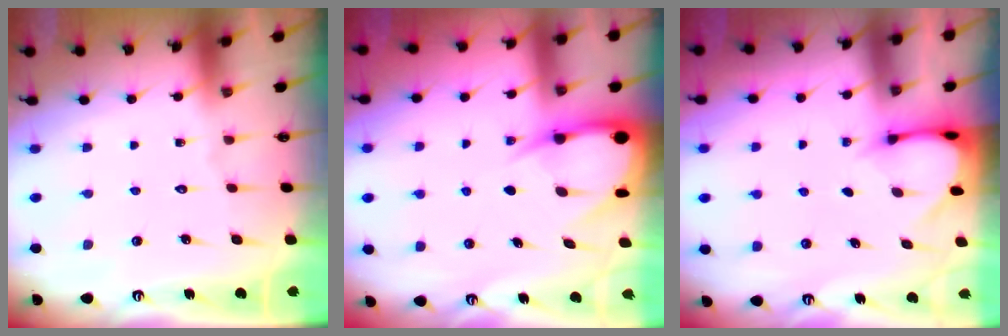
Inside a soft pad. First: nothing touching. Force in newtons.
{"total": 7.1, "press": 7.1, "slide": 0.8}
{"total": 3.0, "press": 3.0, "slide": 0.2}